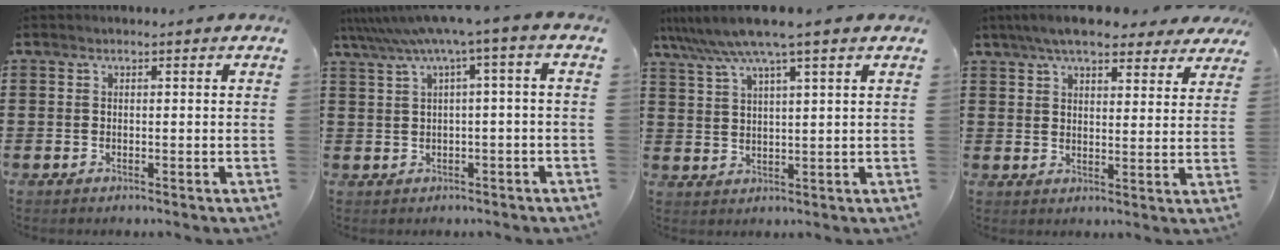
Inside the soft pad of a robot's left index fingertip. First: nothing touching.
{"total": 5.1, "force": [1.3, -0.2, 5.0], "torque": [-0.097, -0.016, 0.020]}
{"total": 6.7, "force": [5.1, -0.1, 4.3], "torque": [-0.098, -0.014, 0.087]}
{"total": 7.2, "force": [6.1, 1.6, 3.4], "torque": [-0.076, -0.009, 0.112]}